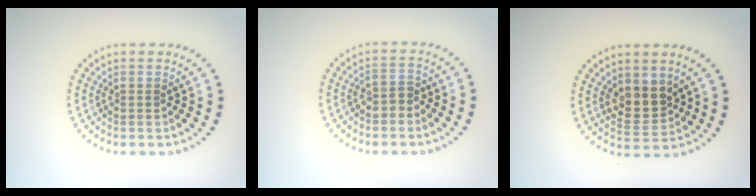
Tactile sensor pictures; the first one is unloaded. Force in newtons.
{"total": 1.7, "press": 1.5, "slide": 0.8}
{"total": 3.0, "press": 2.8, "slide": 1.2}